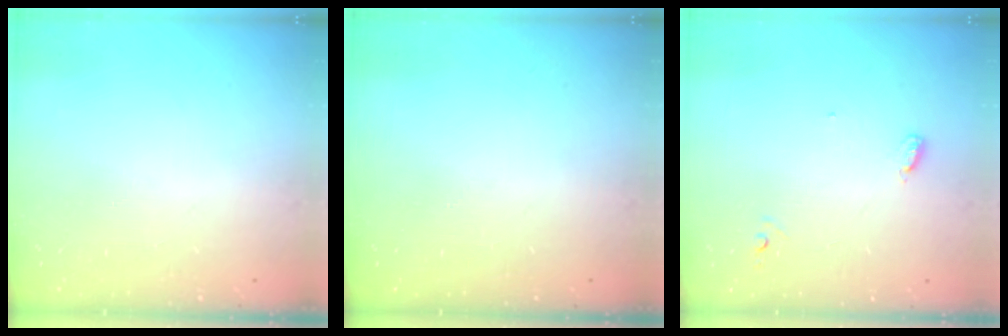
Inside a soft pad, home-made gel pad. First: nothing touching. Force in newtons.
{"total": 0.0}
{"total": 5.0, "press": 5.0, "slide": 0.4}